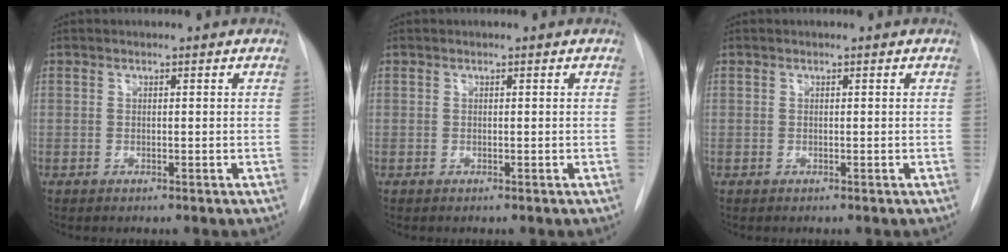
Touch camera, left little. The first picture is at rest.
{"total": 0.0}
{"total": 0.0}